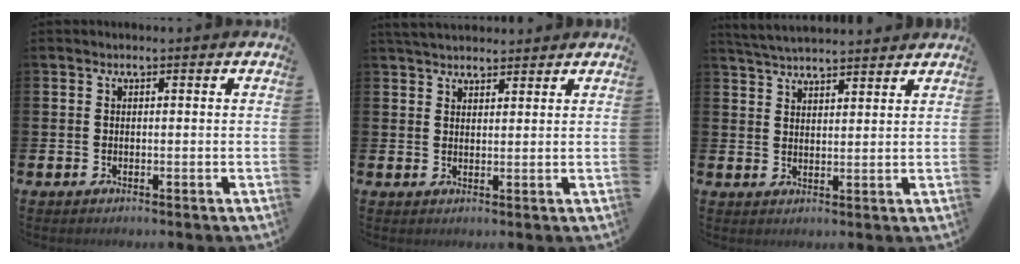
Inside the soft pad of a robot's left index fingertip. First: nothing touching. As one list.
[{"total": 3.5, "force": [3.4, 0.9, 0.6], "torque": [-0.013, -0.012, 0.062]}, {"total": 4.2, "force": [4.2, 0.3, 0.4], "torque": [-0.016, -0.021, 0.076]}]